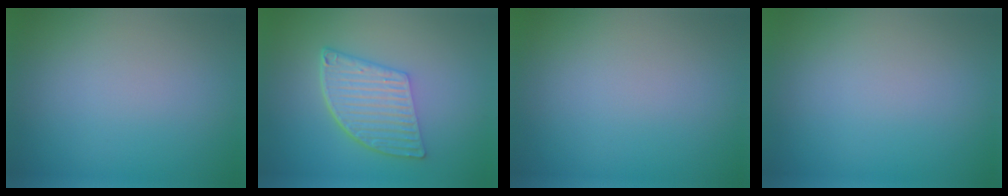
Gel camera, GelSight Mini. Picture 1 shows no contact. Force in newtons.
{"total": 6.1, "press": 4.1, "slide": 4.5}
{"total": 0.0}
{"total": 0.0}